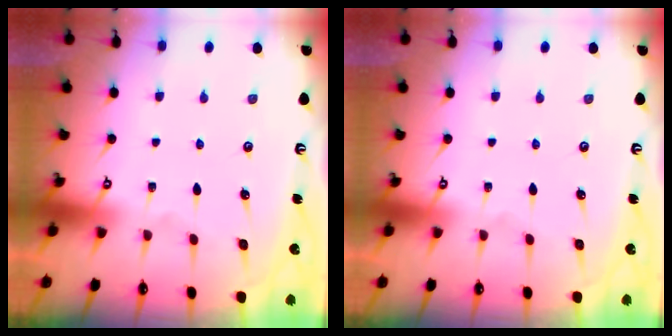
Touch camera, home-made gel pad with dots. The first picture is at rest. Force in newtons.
{"total": 0.0}